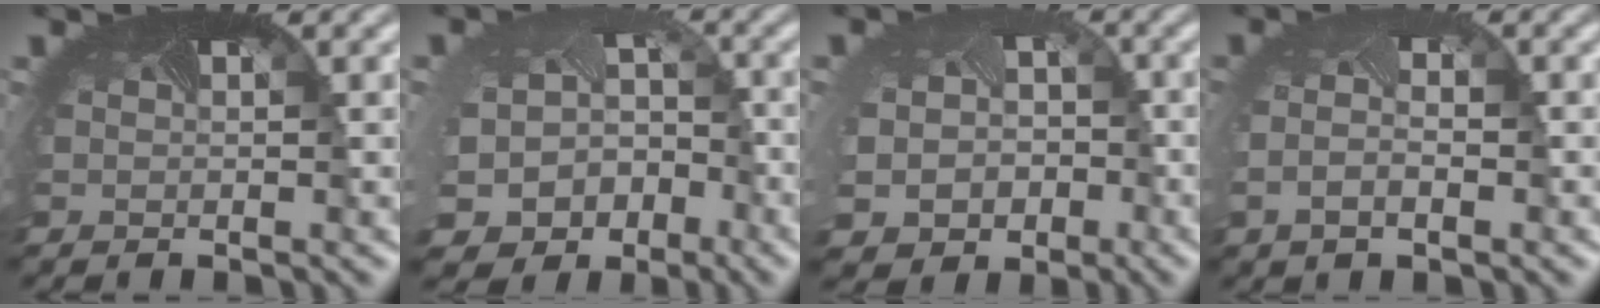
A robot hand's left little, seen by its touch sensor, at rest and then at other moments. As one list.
[{"total": 8.8, "force": [-4.7, 7.1, 2.4], "torque": [-0.052, -0.046, -0.066]}, {"total": 8.1, "force": [-2.9, 6.9, 3.1], "torque": [-0.064, -0.046, -0.043]}, {"total": 2.3, "force": [-0.8, 1.1, 1.8], "torque": [-0.056, -0.012, -0.013]}]